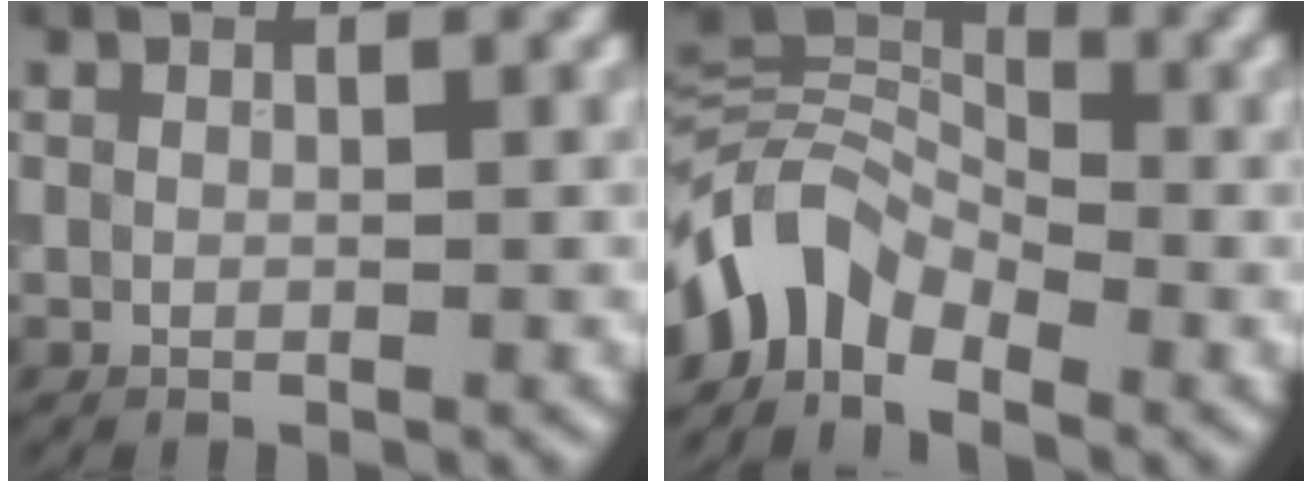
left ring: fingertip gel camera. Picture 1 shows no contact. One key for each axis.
{"total": 5.9, "fx": -3.5, "fy": 3.7, "fz": 3.1, "tx": -0.047, "ty": 0.003, "tz": -0.081}